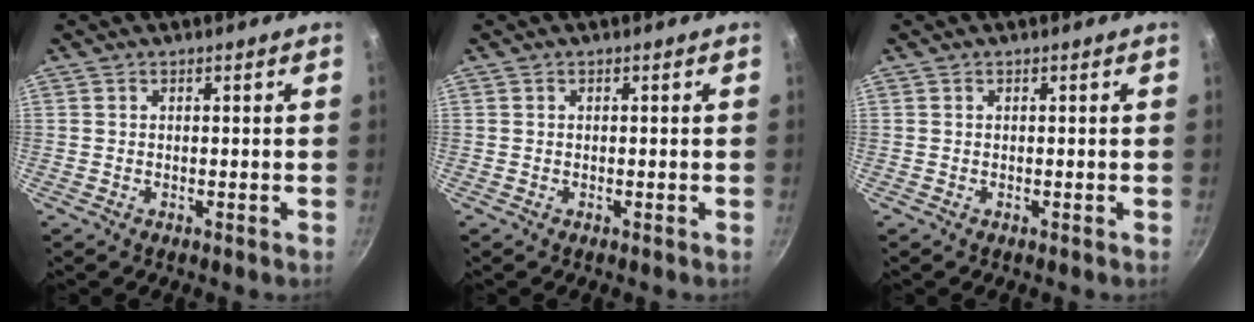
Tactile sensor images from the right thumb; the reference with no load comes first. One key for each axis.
{"total": 0.0}
{"total": 0.0}